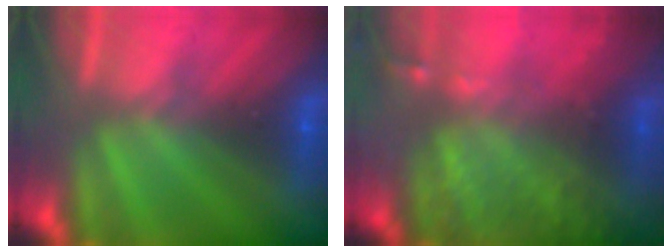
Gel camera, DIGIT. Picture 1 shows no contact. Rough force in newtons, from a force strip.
{"total": 8.5}